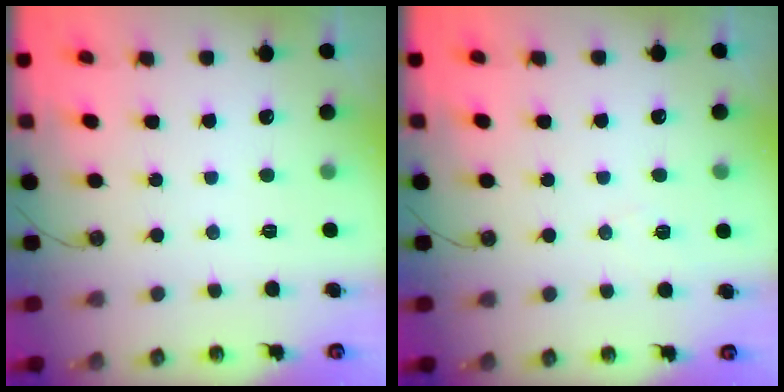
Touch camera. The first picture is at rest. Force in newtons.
{"total": 5.8, "press": 5.1, "slide": 2.7}